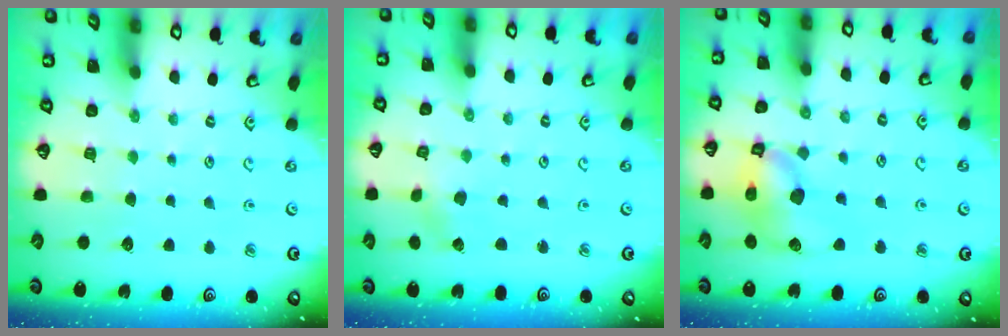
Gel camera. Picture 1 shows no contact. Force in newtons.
{"total": 0.6, "press": 0.5, "slide": 0.1}
{"total": 13.9, "press": 13.8, "slide": 1.9}